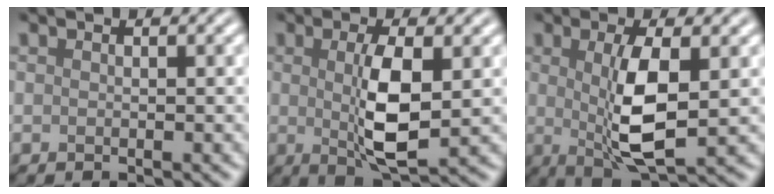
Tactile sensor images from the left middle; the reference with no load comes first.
{"total": 5.5, "force": [0.1, 1.6, 5.3], "torque": [-0.106, -0.009, 0.006]}
{"total": 6.2, "force": [0.2, 1.8, 5.9], "torque": [-0.114, -0.009, 0.007]}